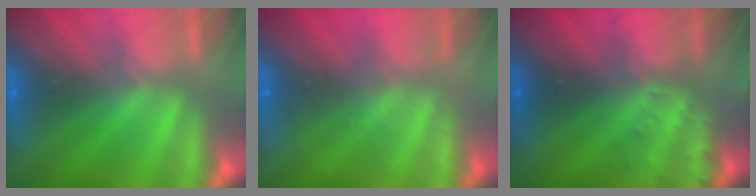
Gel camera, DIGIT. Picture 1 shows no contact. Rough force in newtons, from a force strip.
{"total": 1.9}
{"total": 3.2}